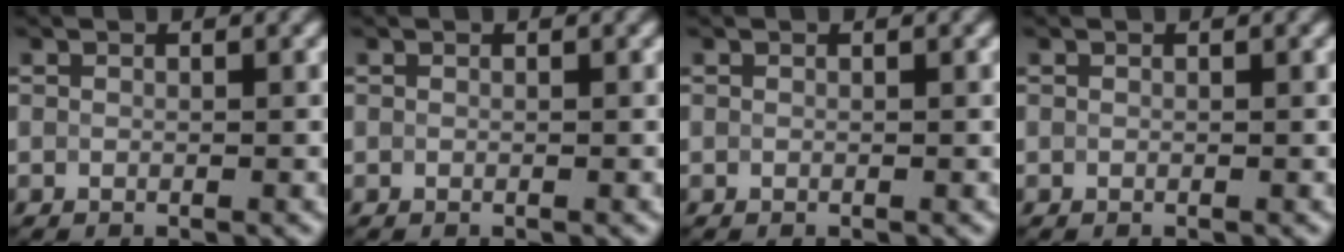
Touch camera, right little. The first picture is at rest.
{"total": 0.0}
{"total": 0.0}
{"total": 0.0}